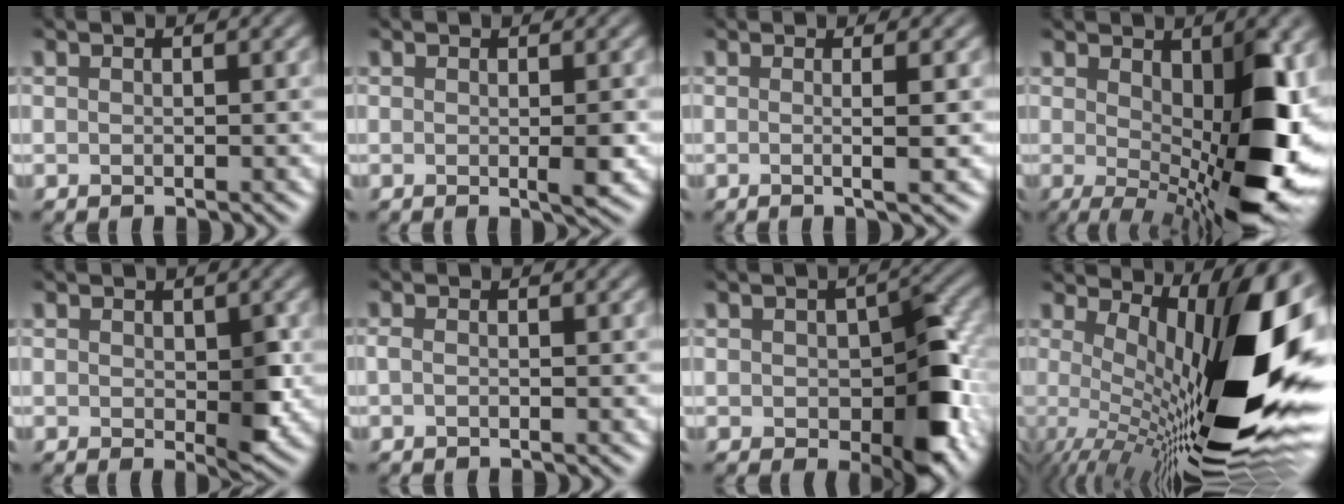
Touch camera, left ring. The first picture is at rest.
{"total": 1.7, "force": [-0.2, 0.1, 1.7], "torque": [-0.028, -0.007, -0.002]}
{"total": 2.9, "force": [-0.2, 0.8, 2.8], "torque": [-0.040, 0.001, -0.015]}
{"total": 11.0, "force": [-0.4, 4.4, 10.0], "torque": [-0.145, -0.016, 0.002]}
{"total": 2.7, "force": [-0.2, 1.3, 2.4], "torque": [-0.041, -0.008, 0.004]}
{"total": 0.6, "force": [-0.3, 0.1, 0.5], "torque": [-0.014, -0.005, -0.007]}
{"total": 6.5, "force": [-1.1, 3.7, 5.3], "torque": [-0.081, -0.007, -0.009]}
{"total": 16.0, "force": [1.8, 4.9, 15.2], "torque": [-0.205, -0.005, 0.040]}